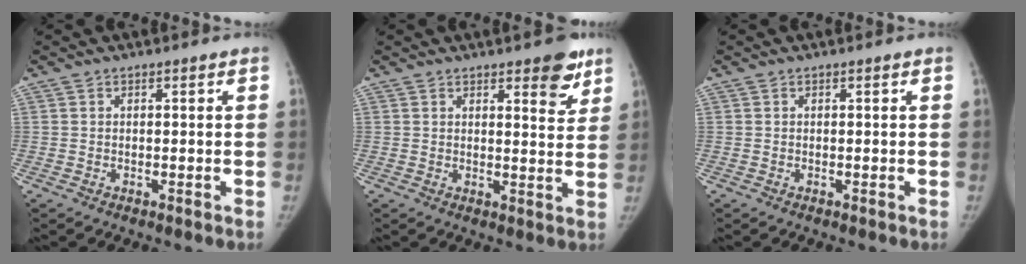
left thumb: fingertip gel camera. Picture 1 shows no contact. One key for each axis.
{"total": 6.6, "fx": 4.3, "fy": 2.3, "fz": 4.5, "tx": -0.032, "ty": -0.024, "tz": 0.050}
{"total": 0.0}